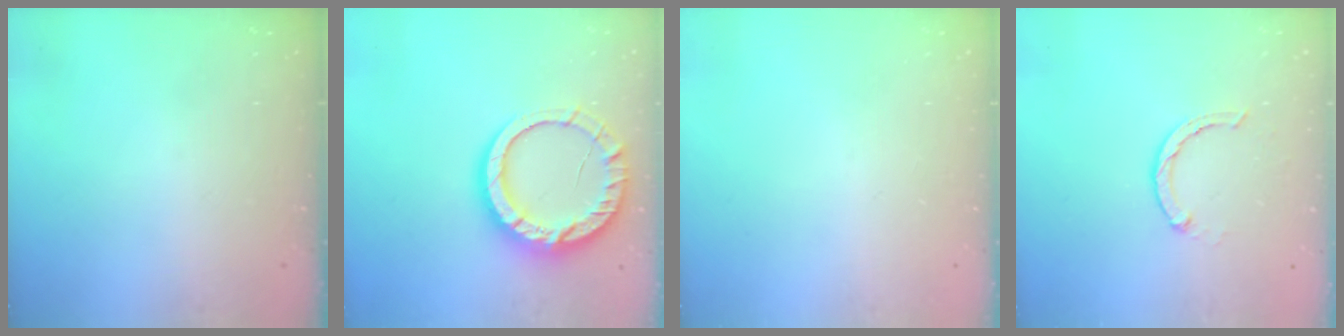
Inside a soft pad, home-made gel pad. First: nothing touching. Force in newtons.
{"total": 15.1, "press": 15.0, "slide": 1.2}
{"total": 0.0}
{"total": 2.3, "press": 2.3, "slide": 0.2}